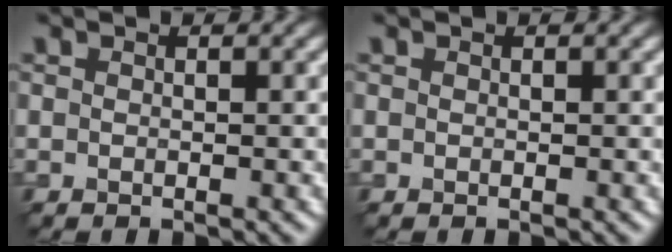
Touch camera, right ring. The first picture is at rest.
{"total": 0.0}